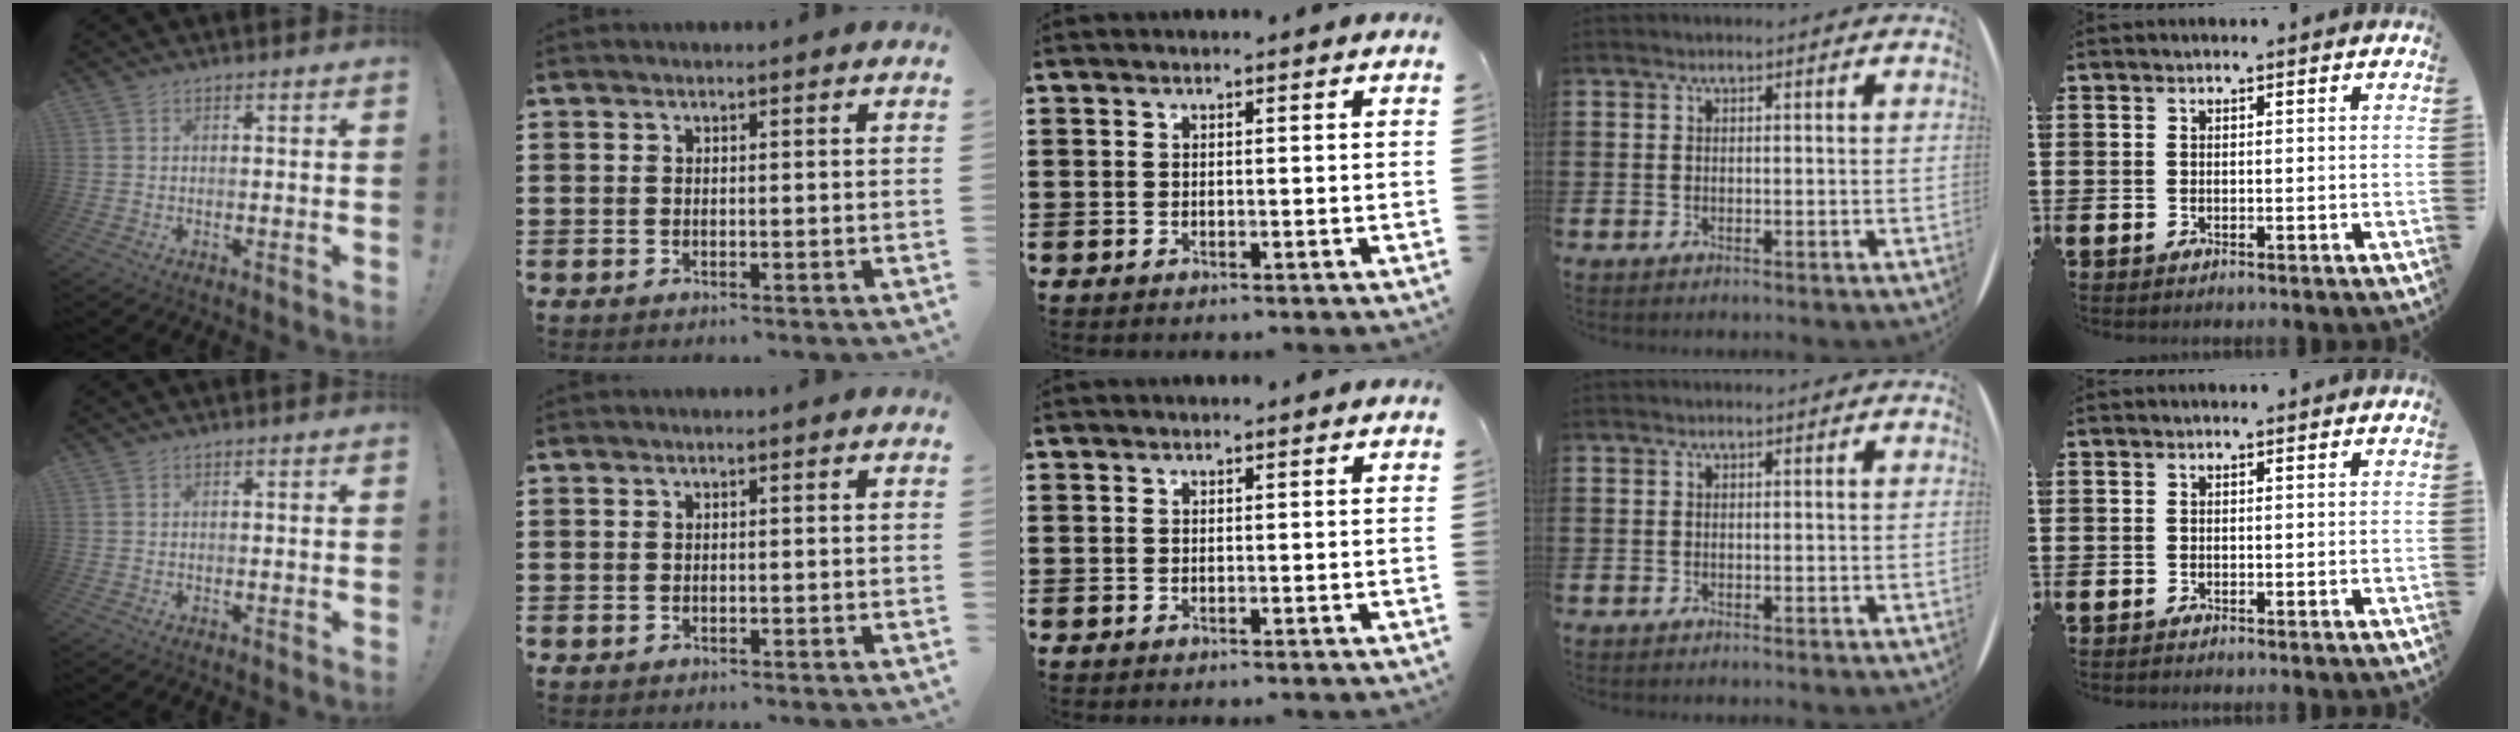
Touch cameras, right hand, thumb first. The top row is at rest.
{}